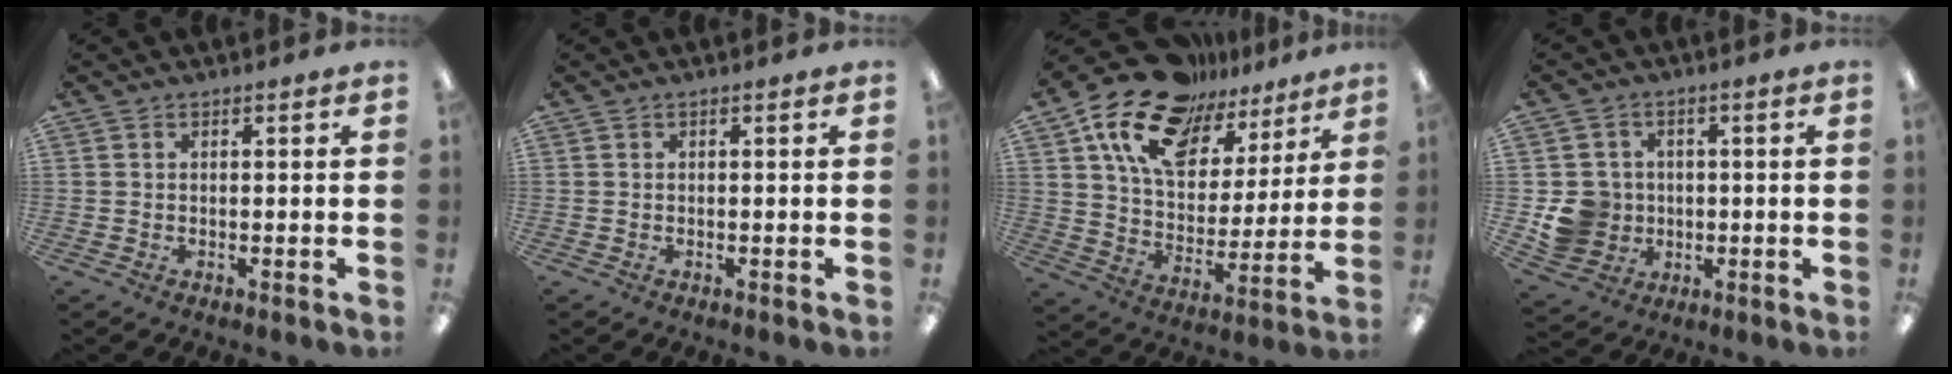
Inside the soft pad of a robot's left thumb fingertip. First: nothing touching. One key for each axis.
{"total": 0.0}
{"total": 18.2, "fx": 12.9, "fy": 9.6, "fz": 8.5, "tx": -0.168, "ty": -0.074, "tz": 0.231}
{"total": 8.6, "fx": -0.7, "fy": 8.3, "fz": 2.1, "tx": -0.060, "ty": 0.011, "tz": -0.002}